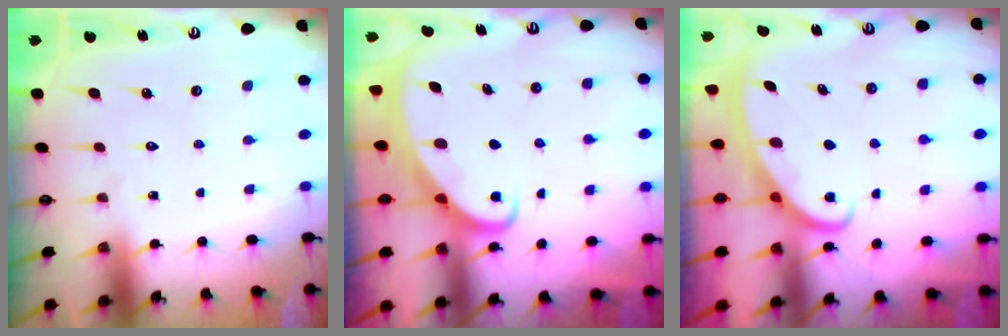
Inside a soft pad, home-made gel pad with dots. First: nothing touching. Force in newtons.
{"total": 2.6, "press": 2.5, "slide": 0.4}
{"total": 2.5, "press": 2.5, "slide": 0.4}